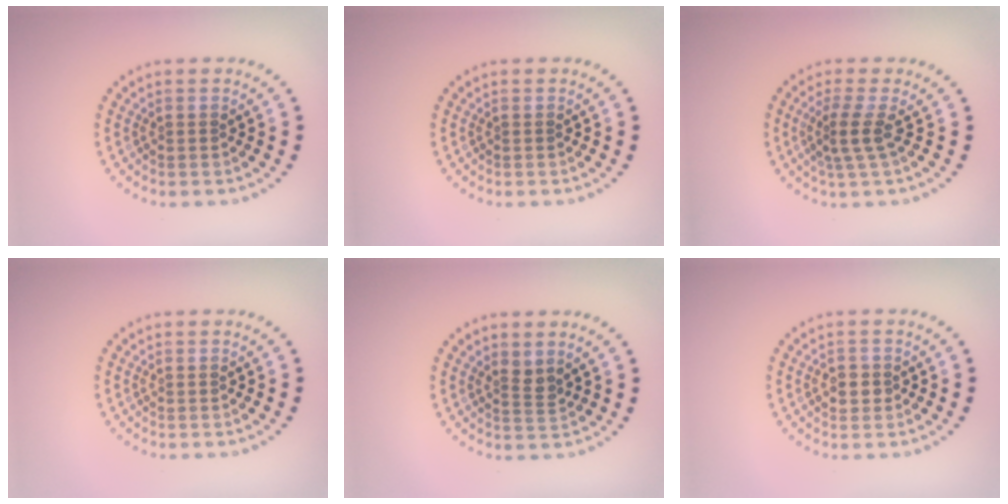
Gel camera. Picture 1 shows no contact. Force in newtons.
{"total": 0.0}
{"total": 2.4, "press": 1.7, "slide": 1.8}
{"total": 0.0}
{"total": 1.4, "press": 1.1, "slide": 1.0}
{"total": 1.6, "press": 1.6, "slide": 0.2}